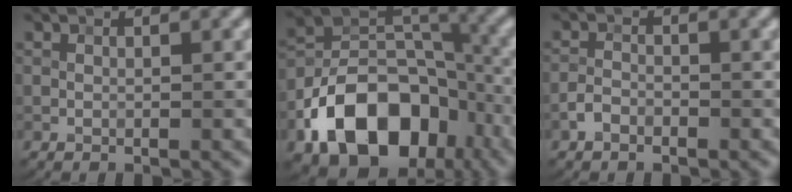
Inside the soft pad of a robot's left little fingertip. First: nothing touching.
{"total": 12.5, "force": [-6.6, 7.9, 7.1], "torque": [-0.121, 0.001, -0.123]}
{"total": 1.5, "force": [-1.3, 0.6, 0.4], "torque": [-0.003, 0.006, -0.028]}